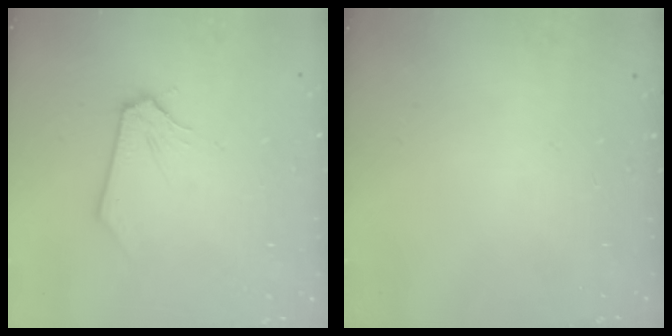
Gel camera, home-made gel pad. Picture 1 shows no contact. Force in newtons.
{"total": 0.0}